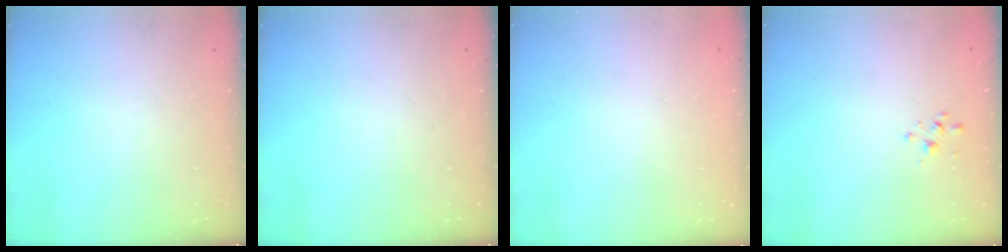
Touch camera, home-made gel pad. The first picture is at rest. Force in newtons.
{"total": 0.0}
{"total": 1.7, "press": 1.7, "slide": 0.2}
{"total": 1.8, "press": 1.7, "slide": 0.4}